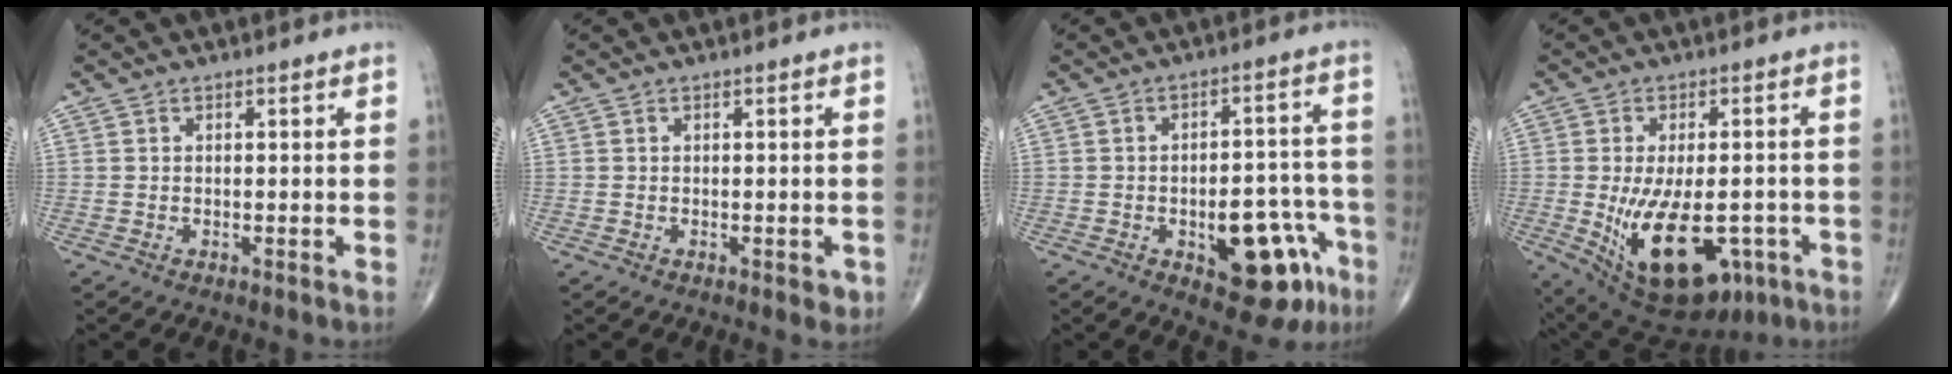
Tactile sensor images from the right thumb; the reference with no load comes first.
{"total": 1.6, "force": [-0.4, 0.9, 1.2], "torque": [-0.006, 0.000, -0.004]}
{"total": 15.1, "force": [-6.4, 7.2, 11.6], "torque": [-0.113, 0.046, -0.073]}
{"total": 18.3, "force": [-5.3, 9.7, 14.7], "torque": [-0.247, -0.006, -0.054]}